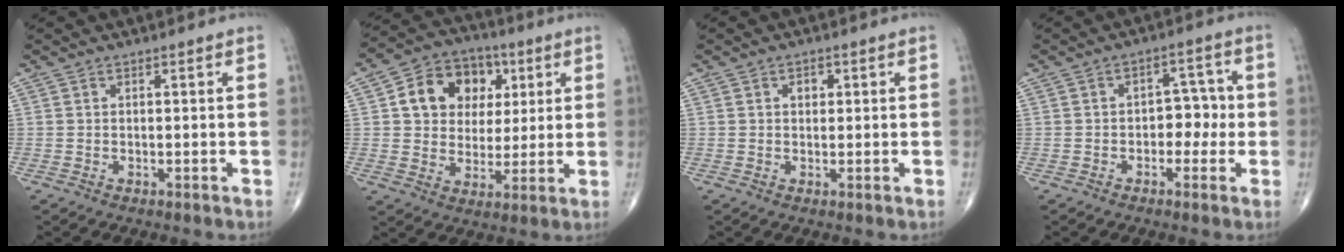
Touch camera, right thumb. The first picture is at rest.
{"total": 13.8, "force": [3.9, 11.1, 7.3], "torque": [-0.078, 0.001, 0.061]}
{"total": 1.9, "force": [0.6, 1.4, 1.1], "torque": [-0.007, 0.001, 0.005]}
{"total": 5.6, "force": [-0.8, 4.0, 3.9], "torque": [-0.022, 0.021, -0.019]}